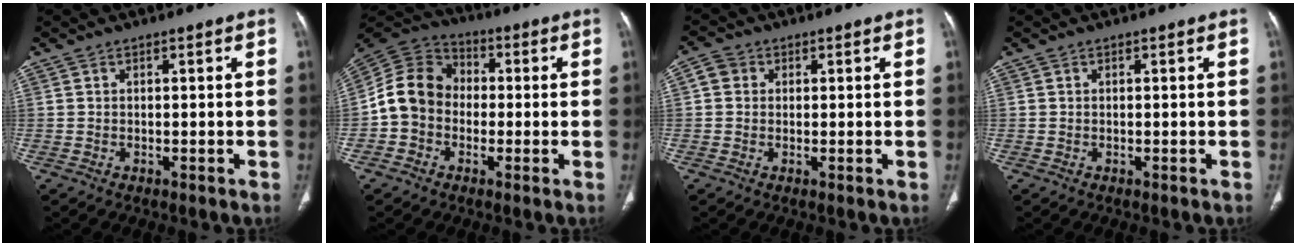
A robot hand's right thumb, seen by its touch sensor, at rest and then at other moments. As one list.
[{"total": 11.0, "force": [-1.3, 9.4, 5.7], "torque": [-0.094, 0.036, -0.038]}, {"total": 2.9, "force": [0.6, 2.7, 1.0], "torque": [-0.006, 0.006, 0.007]}, {"total": 0.0}]